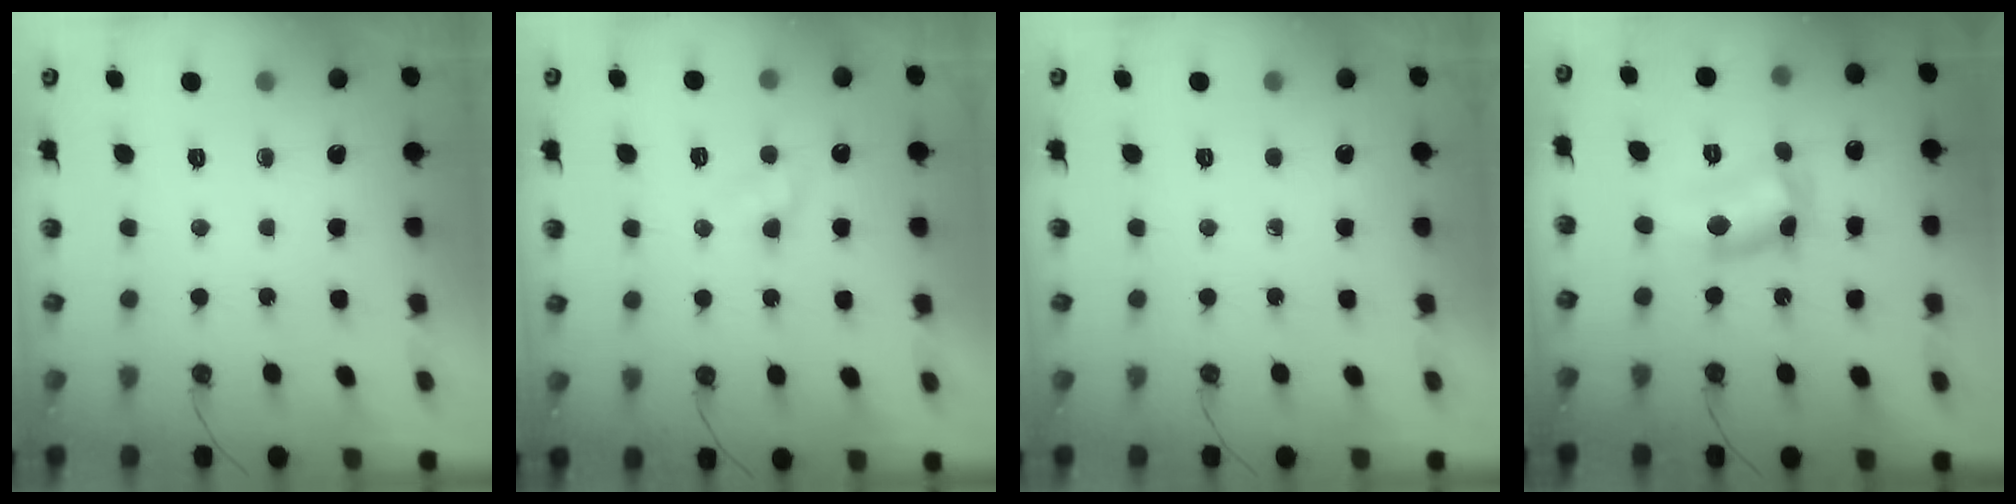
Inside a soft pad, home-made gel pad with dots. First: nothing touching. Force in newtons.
{"total": 3.8, "press": 3.8, "slide": 0.6}
{"total": 0.0}
{"total": 11.8, "press": 11.8, "slide": 0.9}